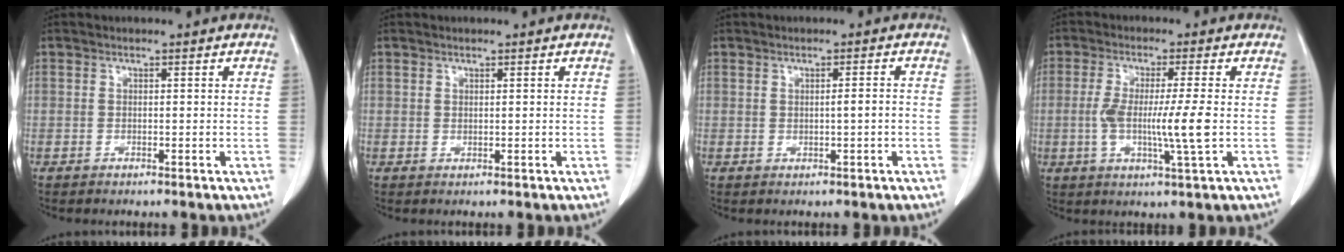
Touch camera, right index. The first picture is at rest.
{"total": 0.0}
{"total": 1.7, "force": [-0.1, 0.2, 1.7], "torque": [-0.033, 0.000, 0.000]}
{"total": 8.8, "force": [-1.0, 0.0, 8.7], "torque": [-0.167, -0.009, -0.021]}